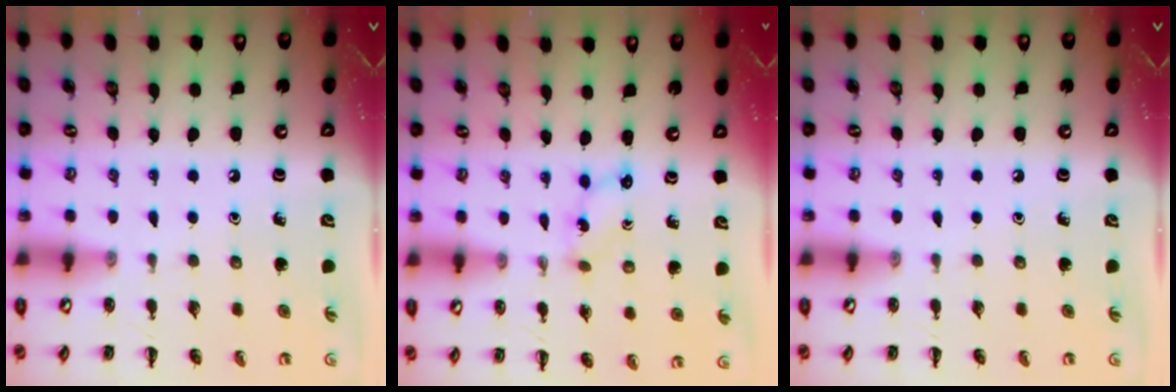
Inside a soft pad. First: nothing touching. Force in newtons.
{"total": 2.0, "press": 2.0, "slide": 0.6}
{"total": 0.0}